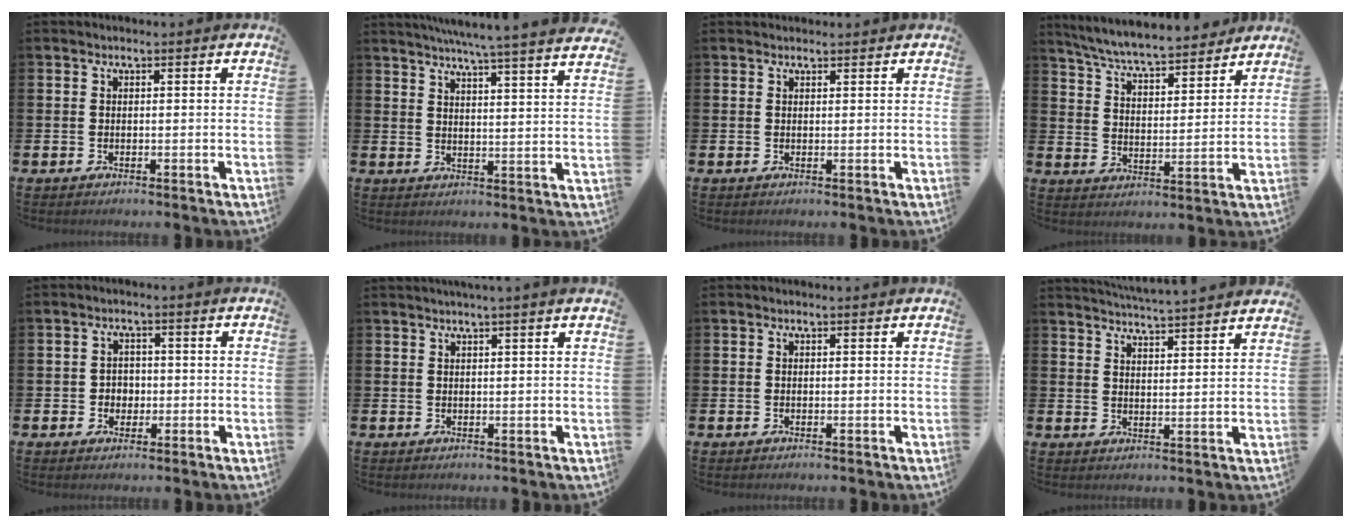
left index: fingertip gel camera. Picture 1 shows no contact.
{"total": 6.2, "force": [5.8, -0.9, 1.8], "torque": [-0.043, -0.042, 0.098]}
{"total": 1.0, "force": [0.9, 0.3, 0.0], "torque": [0.008, 0.000, 0.016]}
{"total": 7.1, "force": [6.7, 0.7, 2.0], "torque": [-0.072, -0.046, 0.118]}
{"total": 2.2, "force": [-0.1, 2.1, 0.7], "torque": [-0.003, 0.002, -0.010]}
{"total": 1.4, "force": [1.2, -0.6, 0.4], "torque": [-0.012, -0.001, 0.024]}
{"total": 0.0}
{"total": 4.8, "force": [4.8, -0.6, 0.2], "torque": [-0.025, -0.032, 0.086]}